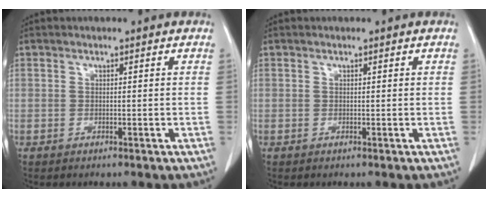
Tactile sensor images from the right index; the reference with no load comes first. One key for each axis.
{"total": 0.0}